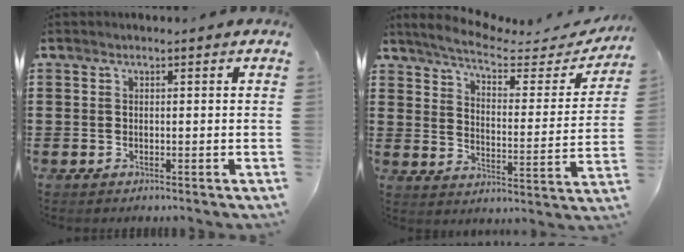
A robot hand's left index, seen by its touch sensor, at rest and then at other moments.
{"total": 6.0, "force": [5.1, 0.9, 3.0], "torque": [-0.084, -0.025, 0.082]}